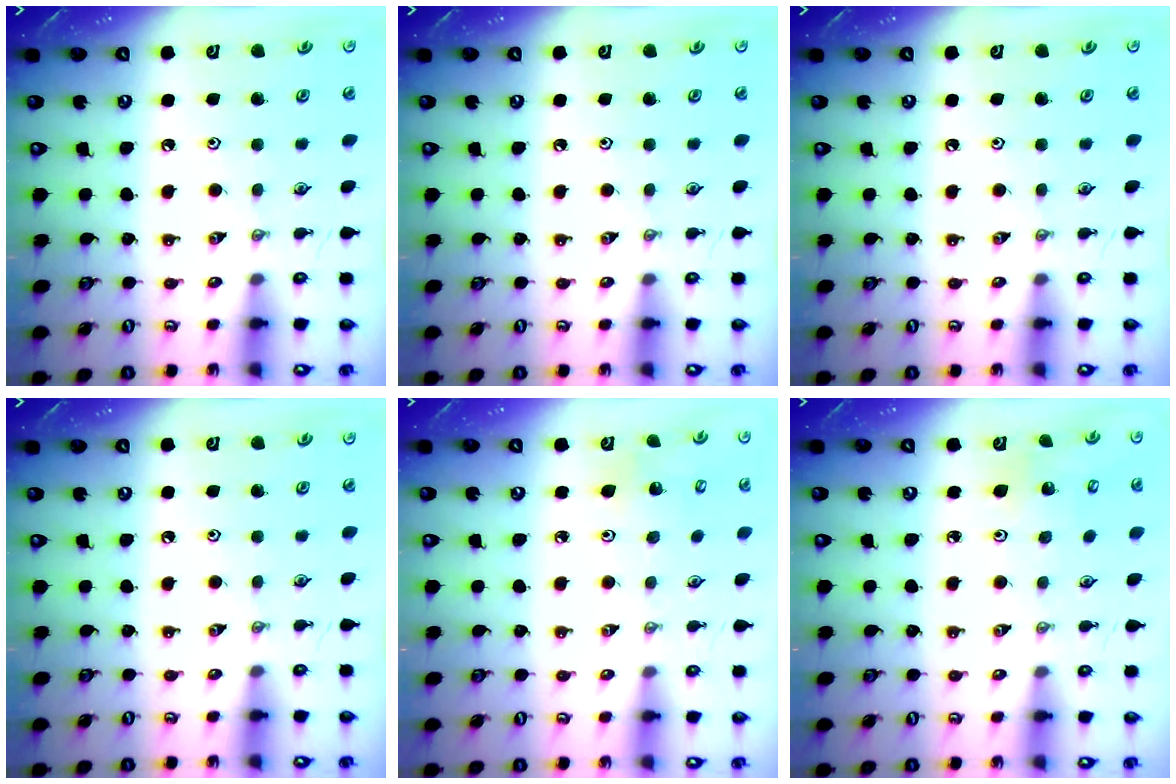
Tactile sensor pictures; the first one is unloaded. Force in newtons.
{"total": 0.0}
{"total": 0.0}
{"total": 0.0}
{"total": 6.3, "press": 6.2, "slide": 1.1}
{"total": 3.5, "press": 3.3, "slide": 1.2}